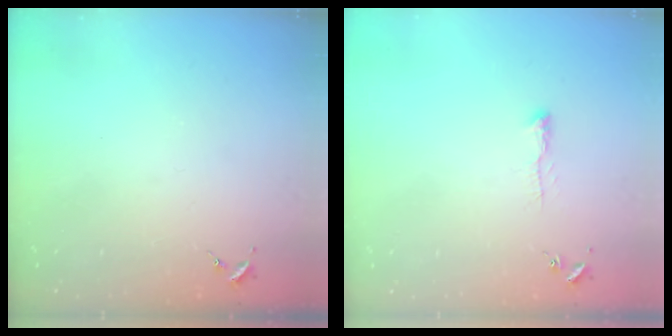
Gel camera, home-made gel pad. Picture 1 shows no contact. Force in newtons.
{"total": 4.5, "press": 4.4, "slide": 0.7}